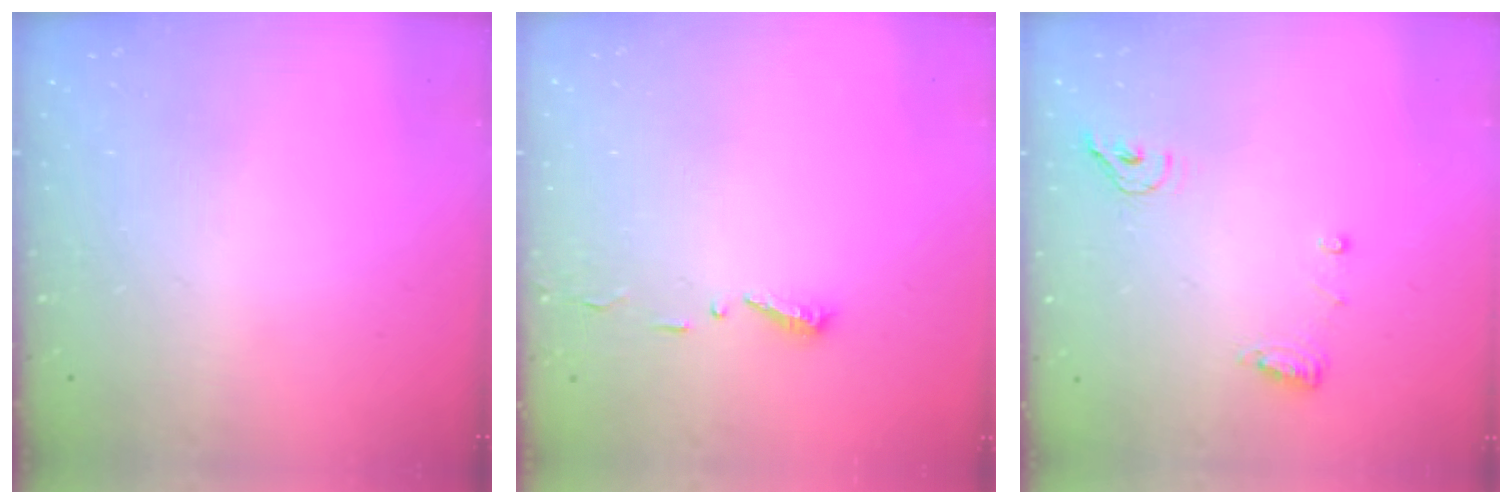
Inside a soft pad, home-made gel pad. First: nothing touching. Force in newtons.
{"total": 4.7, "press": 4.7, "slide": 0.5}
{"total": 8.1, "press": 7.2, "slide": 3.7}